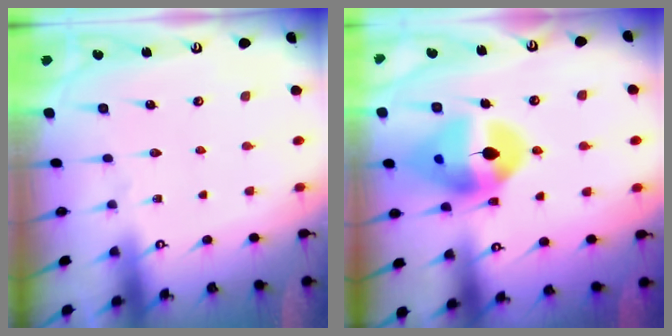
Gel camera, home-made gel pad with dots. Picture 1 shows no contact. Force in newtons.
{"total": 15.5, "press": 15.4, "slide": 1.8}